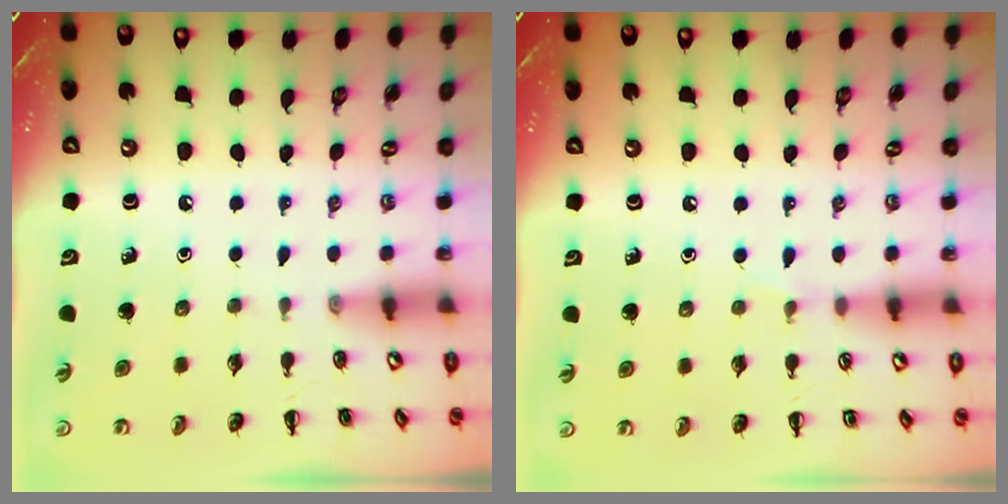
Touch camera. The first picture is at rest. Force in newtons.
{"total": 3.0, "press": 2.8, "slide": 0.9}